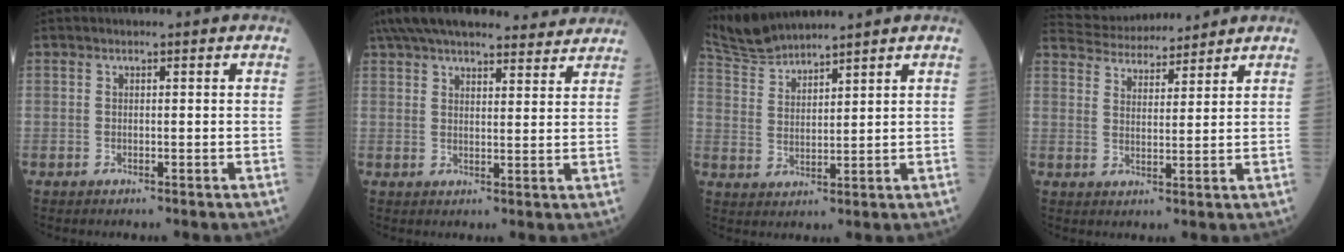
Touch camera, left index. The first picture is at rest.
{"total": 21.5, "force": [18.9, 4.9, 9.0], "torque": [-0.158, 0.049, 0.266]}
{"total": 6.0, "force": [5.9, -0.5, 0.5], "torque": [-0.030, 0.011, 0.130]}
{"total": 10.2, "force": [9.9, 1.4, 2.3], "torque": [-0.048, 0.023, 0.160]}